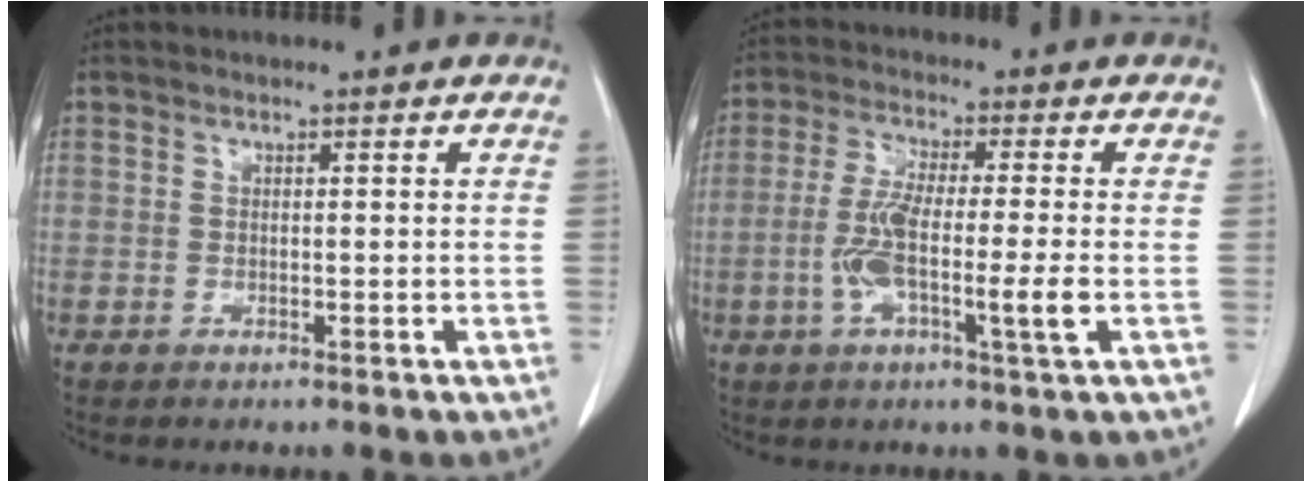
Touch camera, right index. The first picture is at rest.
{"total": 9.0, "force": [-1.9, 0.4, 8.8], "torque": [-0.166, -0.008, -0.040]}